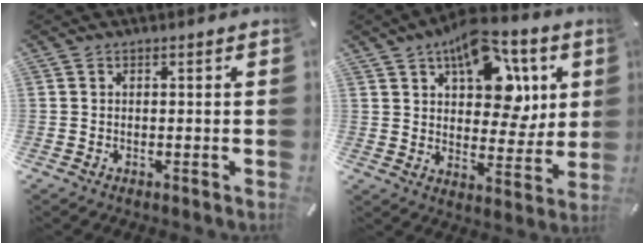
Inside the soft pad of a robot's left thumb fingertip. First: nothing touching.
{"total": 15.5, "force": [7.7, 9.3, 9.6], "torque": [-0.128, -0.037, 0.135]}